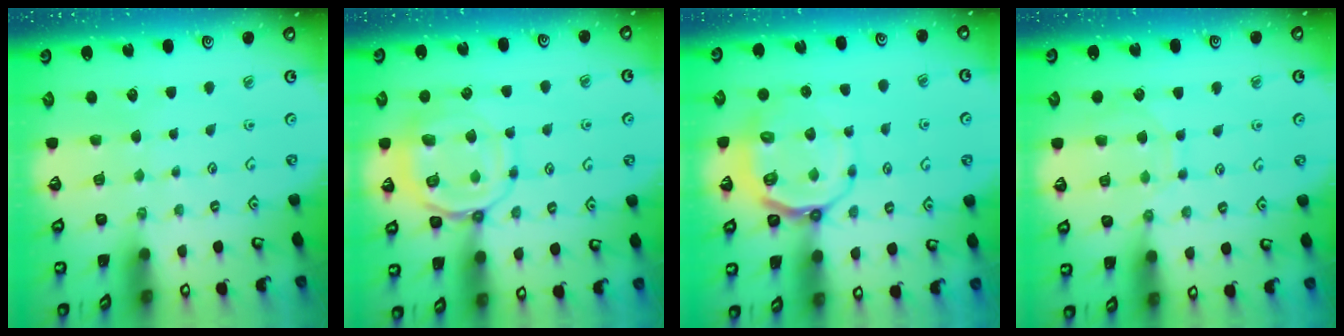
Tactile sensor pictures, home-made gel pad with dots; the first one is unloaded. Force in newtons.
{"total": 12.5, "press": 12.5, "slide": 1.2}
{"total": 9.1, "press": 8.6, "slide": 3.0}
{"total": 8.0, "press": 8.0, "slide": 0.6}